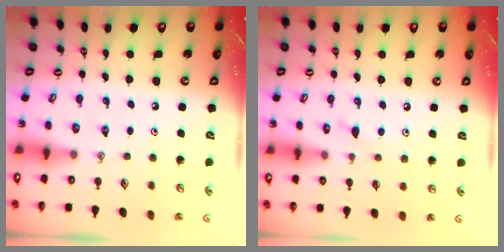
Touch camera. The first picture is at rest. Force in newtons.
{"total": 5.9, "press": 5.8, "slide": 0.7}